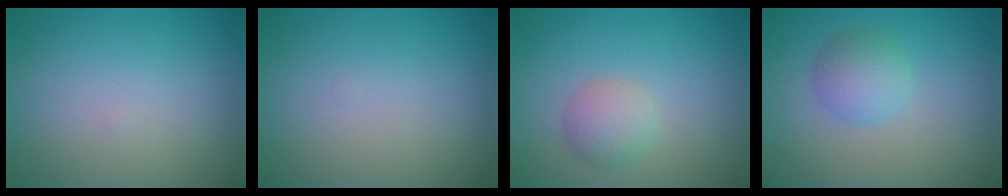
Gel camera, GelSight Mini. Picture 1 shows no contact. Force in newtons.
{"total": 0.0}
{"total": 2.3, "press": 2.3, "slide": 0.0}
{"total": 2.8, "press": 2.8, "slide": 0.1}